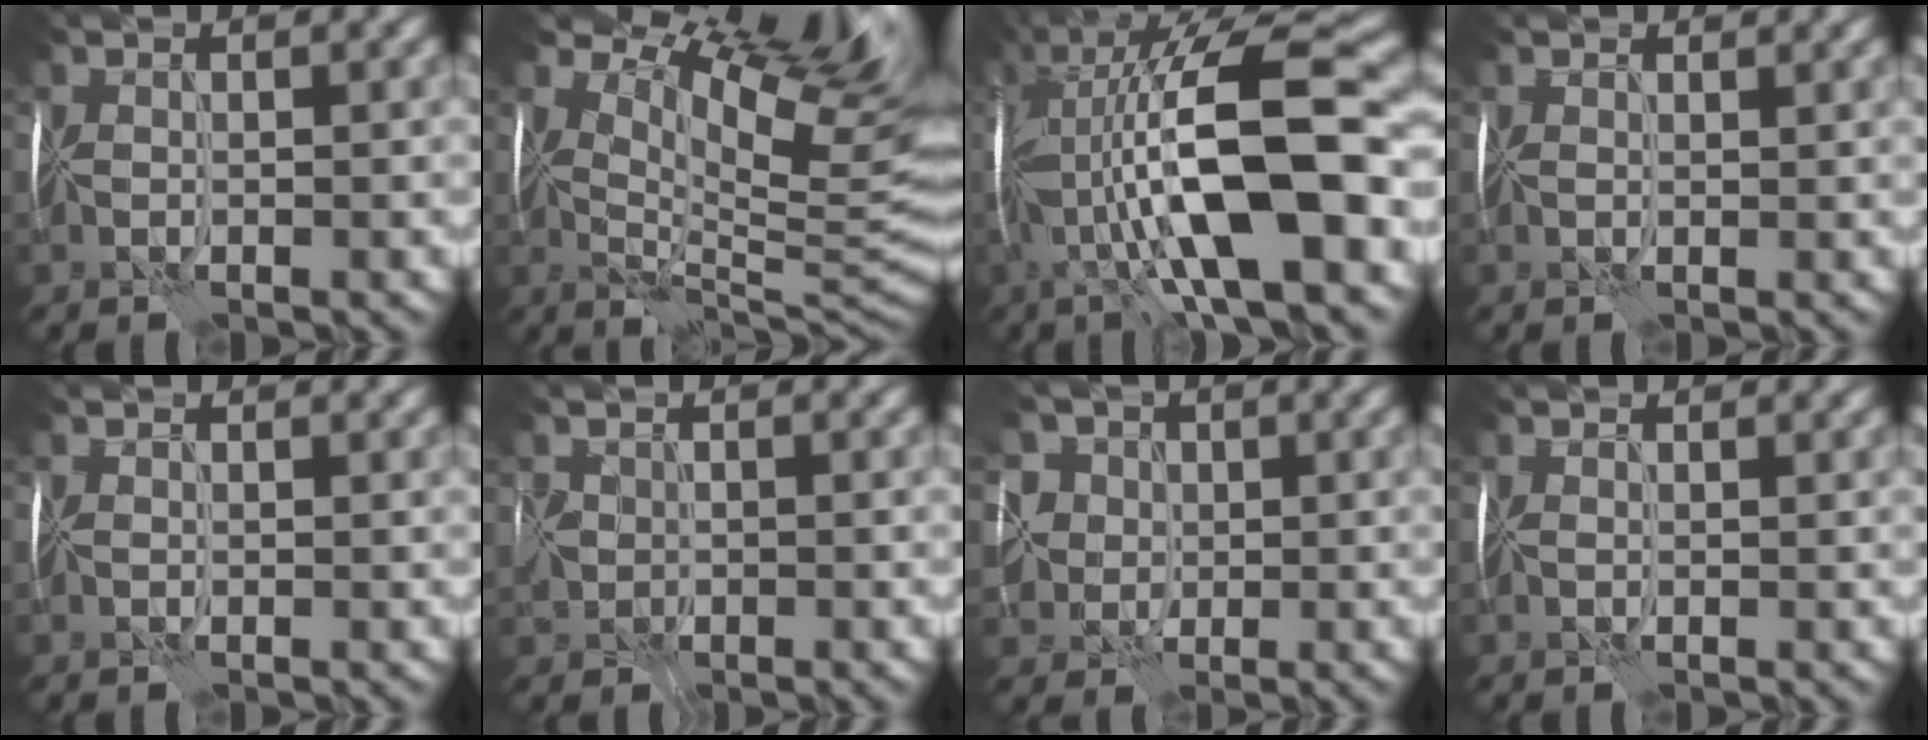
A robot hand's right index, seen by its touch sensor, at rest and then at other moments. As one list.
[{"total": 14.9, "force": [9.1, 6.0, 10.2], "torque": [-0.149, 0.034, 0.151]}, {"total": 14.0, "force": [-1.6, 4.3, 13.2], "torque": [-0.259, 0.048, -0.020]}, {"total": 1.8, "force": [1.6, 0.7, 0.4], "torque": [0.001, 0.016, 0.009]}, {"total": 0.7, "force": [0.6, 0.1, -0.4], "torque": [0.009, 0.008, 0.005]}, {"total": 1.3, "force": [-0.5, 1.1, -0.5], "torque": [-0.005, 0.005, 0.004]}, {"total": 5.6, "force": [1.7, 5.1, 1.3], "torque": [-0.023, 0.034, 0.008]}, {"total": 1.1, "force": [1.0, 0.4, 0.1], "torque": [0.006, 0.010, 0.006]}]